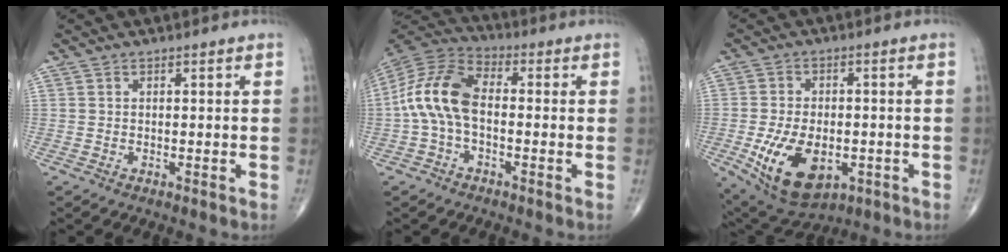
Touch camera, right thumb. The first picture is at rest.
{"total": 11.8, "force": [-1.0, 6.6, 9.7], "torque": [-0.201, 0.033, -0.030]}
{"total": 14.4, "force": [-4.2, 8.4, 10.9], "torque": [-0.179, 0.001, -0.052]}